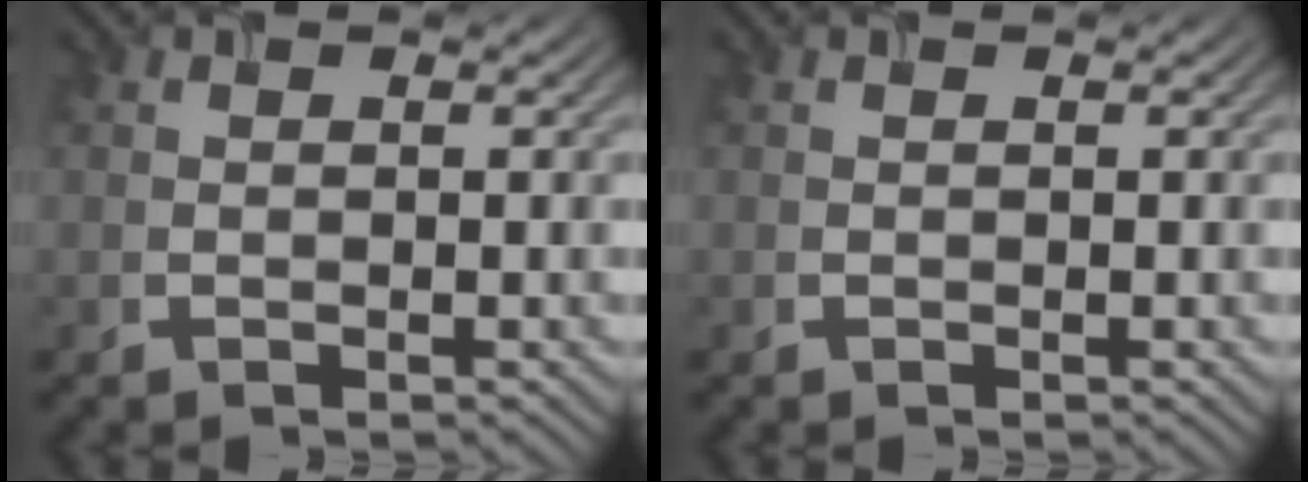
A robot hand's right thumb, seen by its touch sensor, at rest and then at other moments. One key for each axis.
{"total": 0.0}